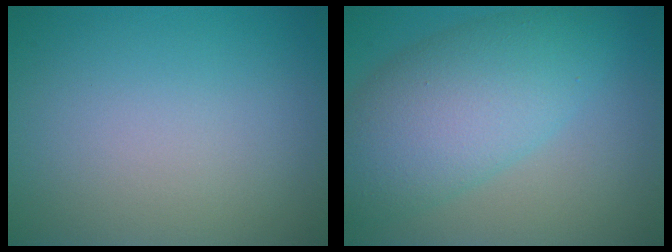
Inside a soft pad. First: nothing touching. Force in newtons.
{"total": 7.9, "press": 7.9, "slide": 0.2}